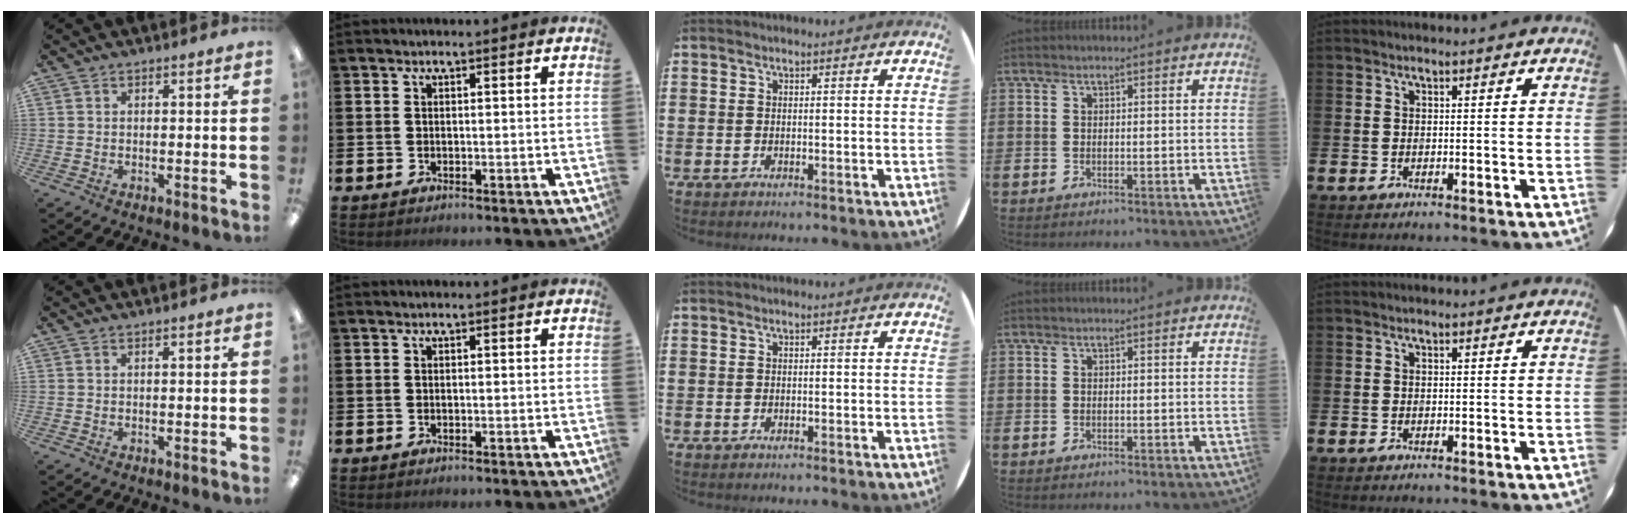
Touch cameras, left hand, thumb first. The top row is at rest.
{}